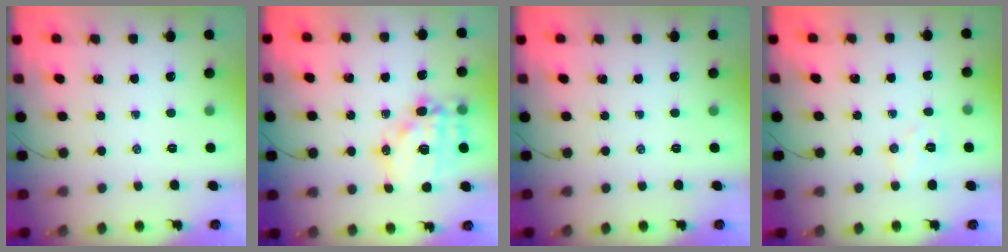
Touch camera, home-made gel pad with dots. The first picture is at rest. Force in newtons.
{"total": 15.7, "press": 15.3, "slide": 3.6}
{"total": 0.0}
{"total": 5.7, "press": 5.6, "slide": 1.1}